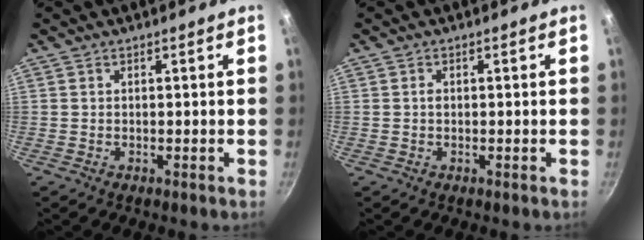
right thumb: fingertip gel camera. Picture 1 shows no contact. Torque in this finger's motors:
{"motor_torque": [0.09, 0.05, 0.32, 0.09, 0.02]}